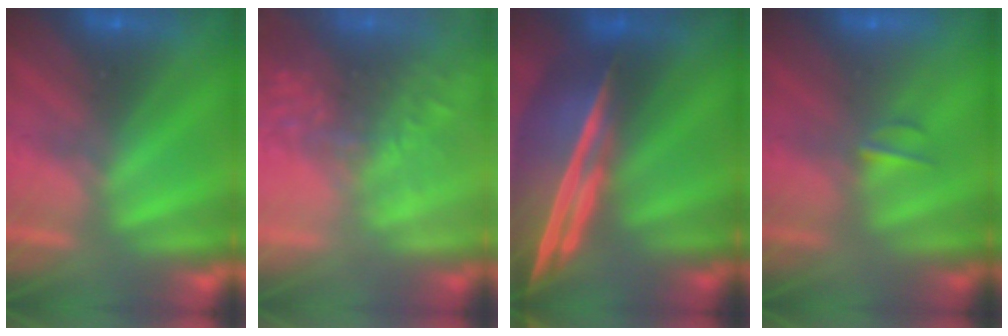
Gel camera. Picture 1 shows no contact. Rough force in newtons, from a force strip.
{"total": 7.4}
{"total": 7.4}
{"total": 2.1}